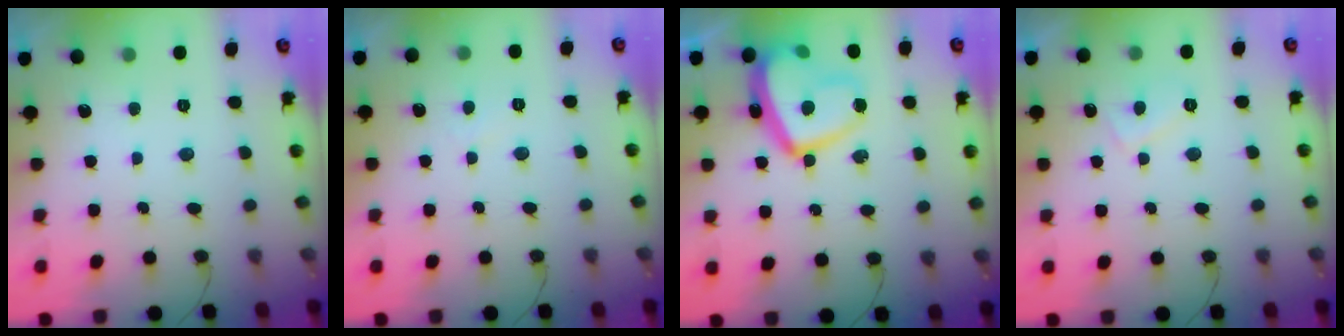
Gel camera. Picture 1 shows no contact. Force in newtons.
{"total": 1.8, "press": 1.8, "slide": 0.3}
{"total": 17.8, "press": 17.7, "slide": 1.6}
{"total": 2.8, "press": 2.8, "slide": 0.4}